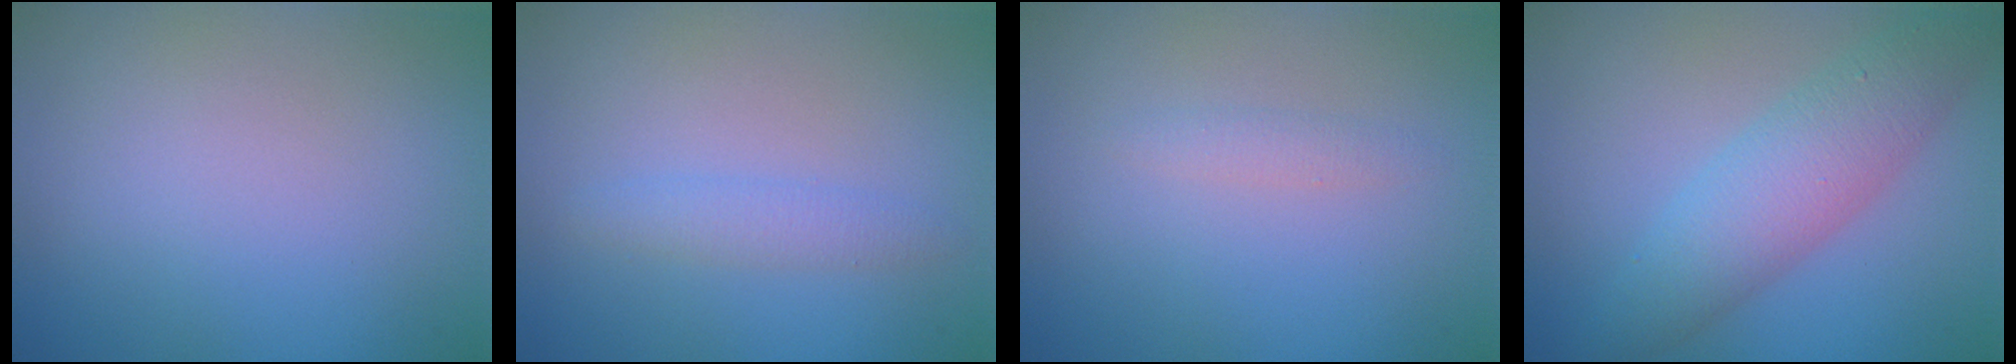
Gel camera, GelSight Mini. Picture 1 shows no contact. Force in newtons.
{"total": 1.6, "press": 1.6, "slide": 0.1}
{"total": 0.9, "press": 0.9, "slide": 0.0}
{"total": 5.2, "press": 5.2, "slide": 0.0}